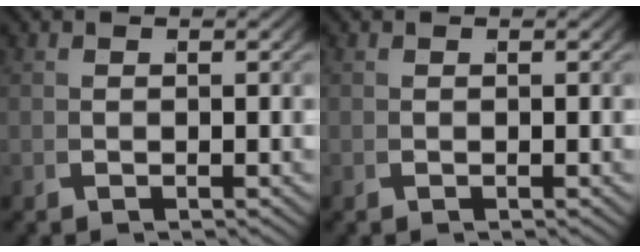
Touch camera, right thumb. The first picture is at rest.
{"total": 0.0}